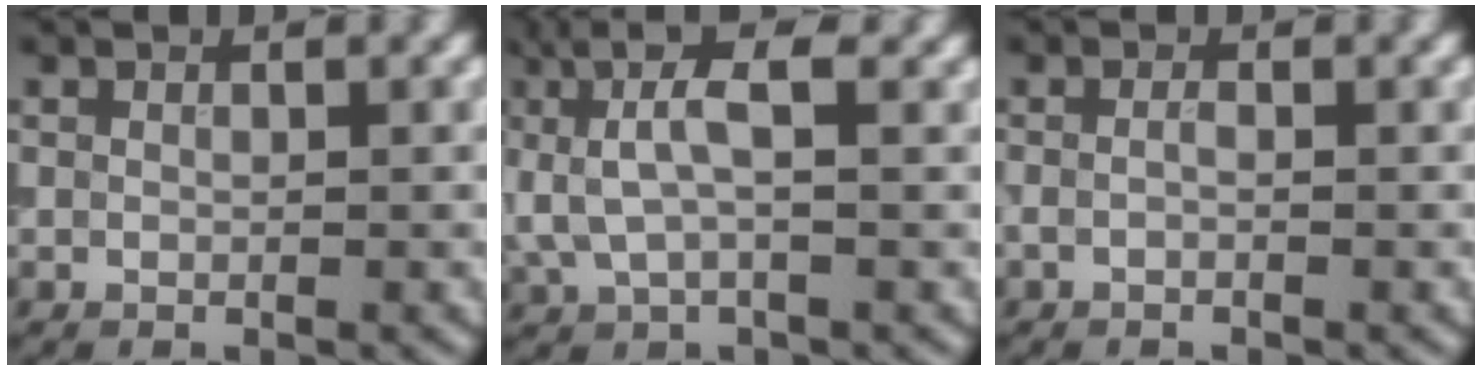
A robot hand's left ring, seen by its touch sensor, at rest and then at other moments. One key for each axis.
{"total": 4.5, "fx": 1.2, "fy": 1.7, "fz": 4.0, "tx": -0.081, "ty": 0.006, "tz": 0.020}
{"total": 0.7, "fx": -0.3, "fy": 0.1, "fz": 0.6, "tx": -0.014, "ty": -0.003, "tz": -0.006}